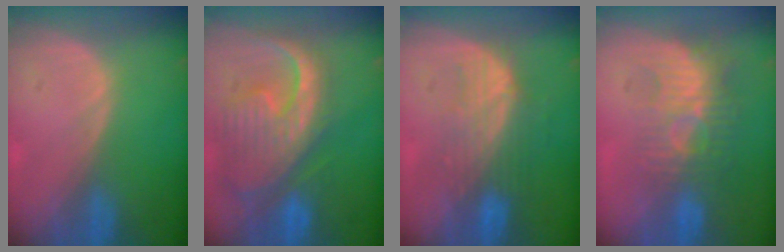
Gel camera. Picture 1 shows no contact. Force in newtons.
{"total": 12.8, "press": 11.0, "slide": 6.6}
{"total": 7.2, "press": 7.0, "slide": 1.5}
{"total": 9.6, "press": 8.5, "slide": 4.4}